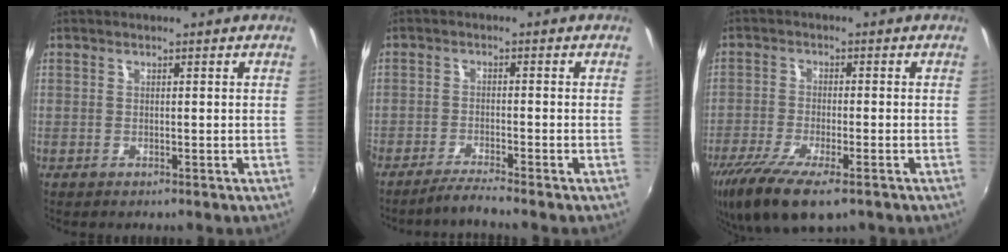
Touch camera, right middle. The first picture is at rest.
{"total": 3.8, "force": [-3.4, -0.9, 1.5], "torque": [-0.045, -0.007, -0.065]}
{"total": 12.7, "force": [-8.5, 3.8, 8.7], "torque": [-0.192, -0.046, -0.152]}